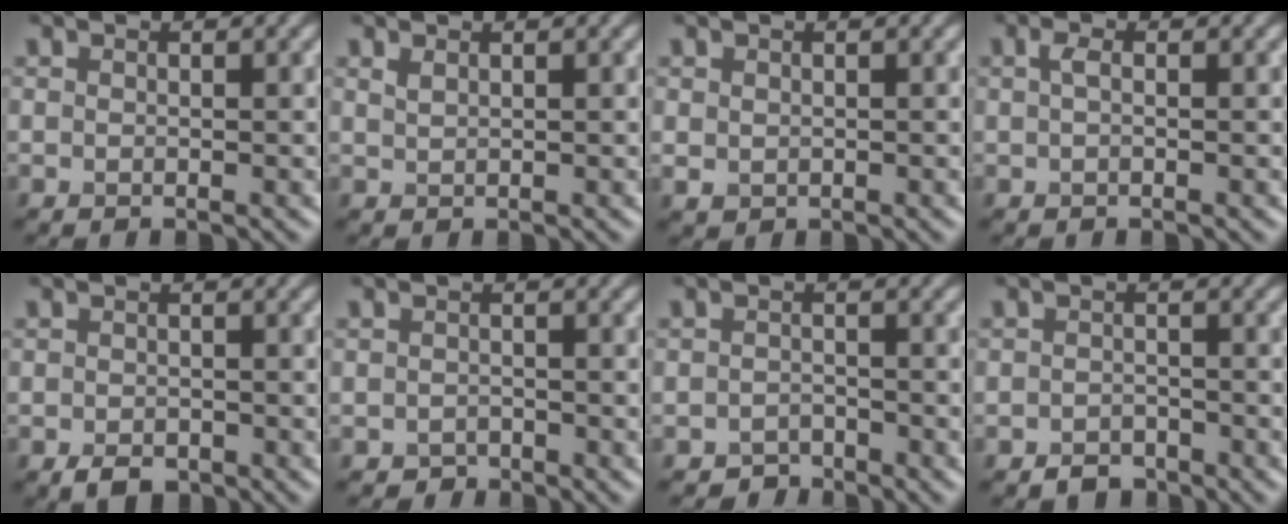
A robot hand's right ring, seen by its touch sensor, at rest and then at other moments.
{"total": 0.7, "force": [0.5, 0.2, 0.4], "torque": [-0.009, 0.000, 0.013]}
{"total": 0.7, "force": [0.2, 0.6, 0.3], "torque": [-0.004, -0.003, 0.008]}
{"total": 0.9, "force": [0.1, 0.4, 0.8], "torque": [-0.020, 0.001, 0.002]}
{"total": 1.9, "force": [-1.3, 1.1, 1.0], "torque": [-0.017, -0.003, -0.023]}
{"total": 1.0, "force": [-0.8, 0.5, 0.0], "torque": [0.004, 0.002, -0.015]}
{"total": 1.6, "force": [-1.5, 0.6, -0.1], "torque": [0.005, 0.007, -0.028]}
{"total": 1.8, "force": [-1.4, 1.0, 0.4], "torque": [-0.002, 0.004, -0.028]}